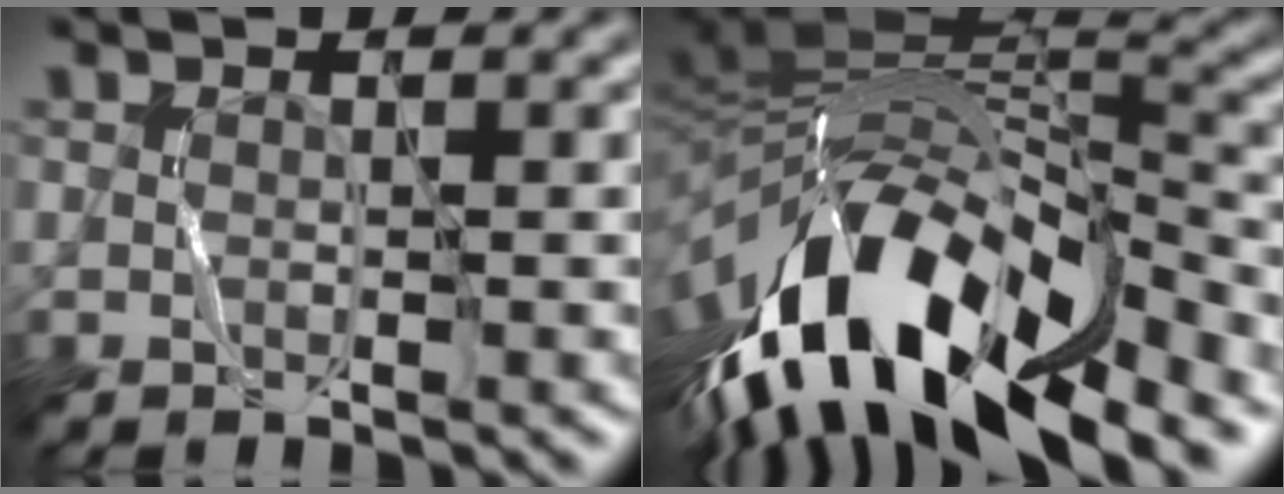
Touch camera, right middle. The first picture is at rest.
{"total": 14.9, "force": [-8.3, 6.2, 10.8], "torque": [-0.205, 0.021, -0.143]}